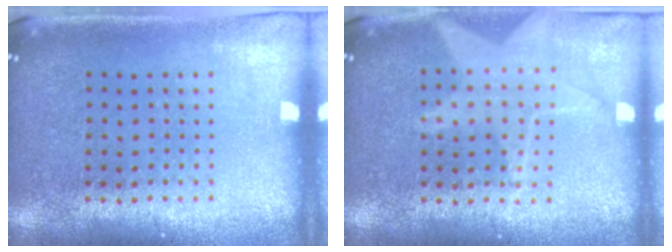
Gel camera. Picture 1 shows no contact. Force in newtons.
{"total": 1.3, "press": 1.2, "slide": 0.4}